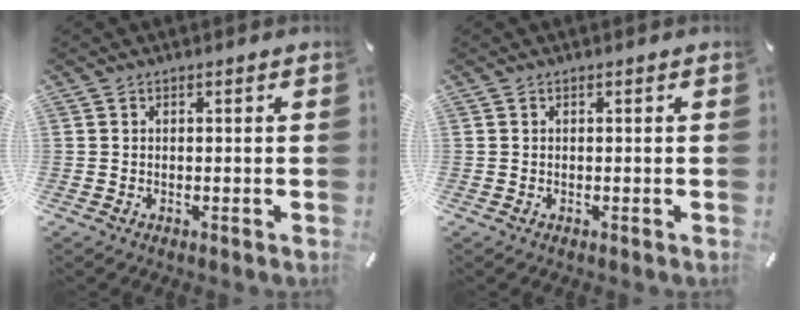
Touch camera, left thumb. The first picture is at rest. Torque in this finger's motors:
{"motor_torque": [0.01, 0.00, 0.00, -0.02, 0.00]}